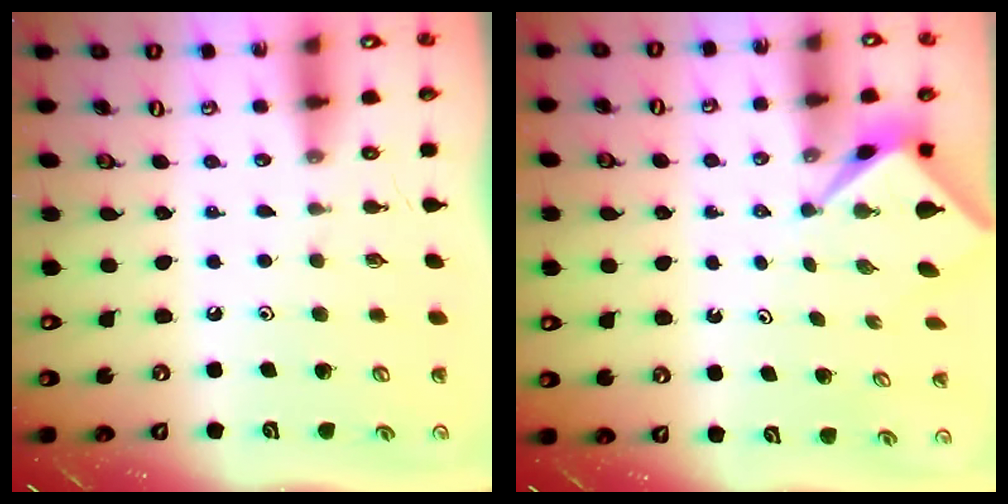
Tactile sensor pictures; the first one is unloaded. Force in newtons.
{"total": 2.0, "press": 2.0, "slide": 0.2}